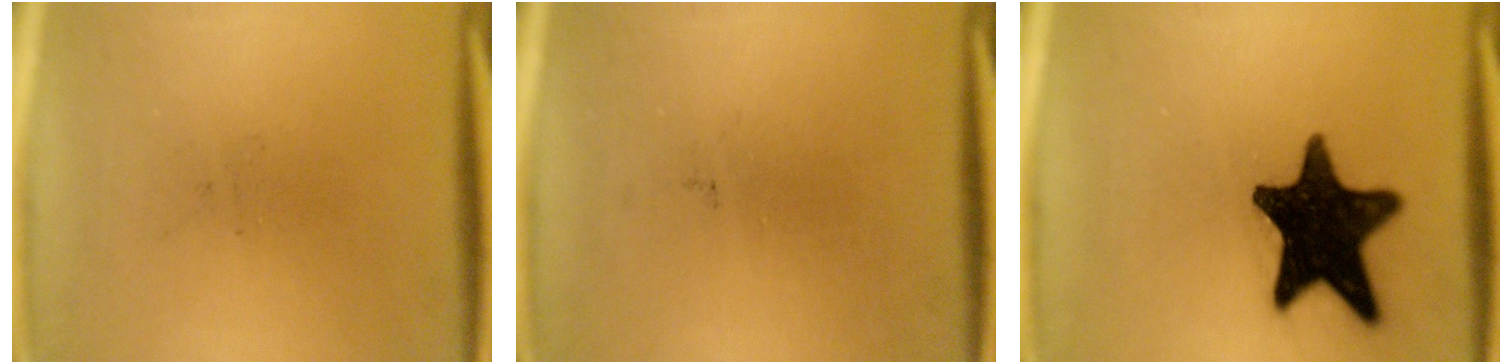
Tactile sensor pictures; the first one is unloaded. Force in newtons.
{"total": 0.0}
{"total": 17.2}